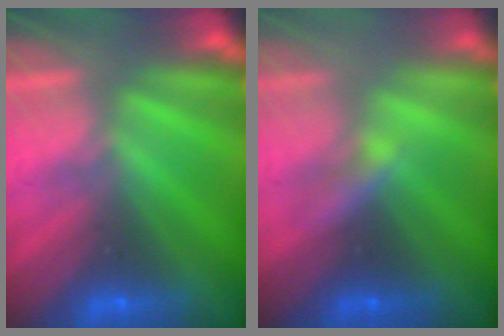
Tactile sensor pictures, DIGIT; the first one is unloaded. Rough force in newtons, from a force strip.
{"total": 2.1}